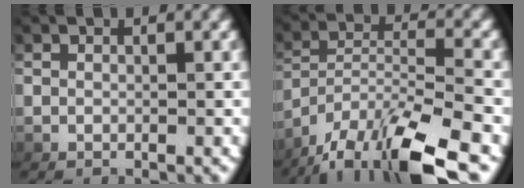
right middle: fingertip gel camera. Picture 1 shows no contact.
{"total": 9.1, "force": [-4.3, 4.1, 6.9], "torque": [-0.113, -0.007, -0.066]}